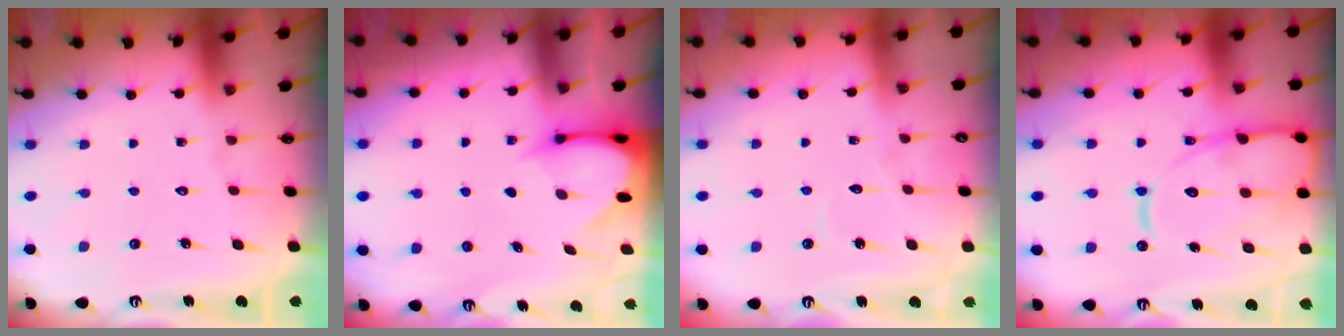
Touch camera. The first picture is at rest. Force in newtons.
{"total": 3.4, "press": 3.4, "slide": 0.3}
{"total": 2.7, "press": 2.7, "slide": 0.2}
{"total": 17.5, "press": 17.4, "slide": 1.6}